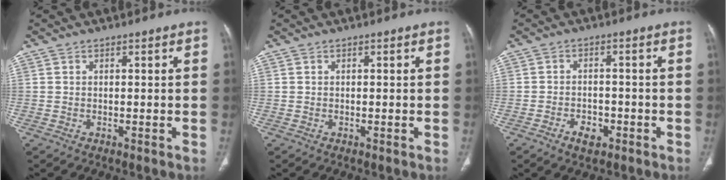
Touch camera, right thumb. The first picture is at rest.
{"total": 0.0}
{"total": 3.8, "force": [-2.1, 2.3, 2.2], "torque": [-0.030, 0.015, -0.031]}